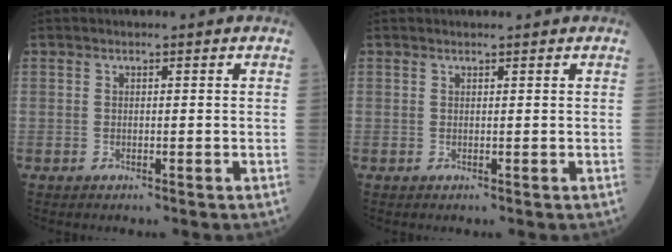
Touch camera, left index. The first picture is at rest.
{"total": 0.0}